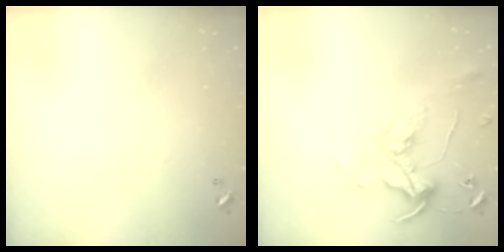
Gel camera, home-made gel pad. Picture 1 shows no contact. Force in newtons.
{"total": 0.8, "press": 0.0, "slide": 0.8}